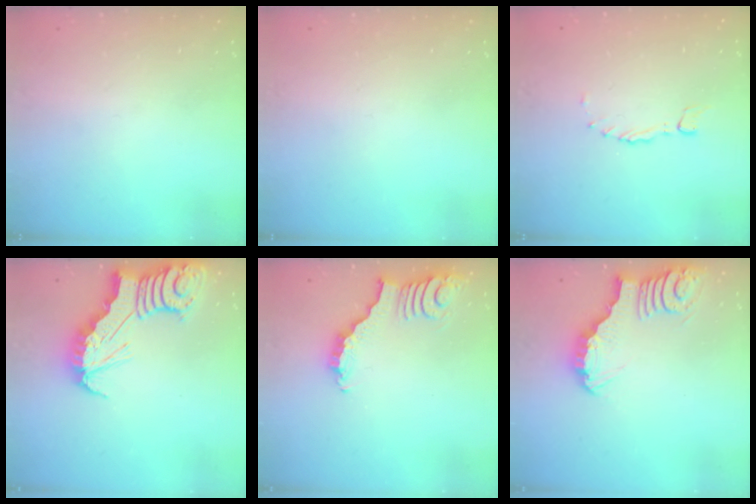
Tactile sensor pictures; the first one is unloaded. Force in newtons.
{"total": 0.0}
{"total": 0.0}
{"total": 7.9, "press": 7.9, "slide": 0.5}
{"total": 2.0, "press": 2.0, "slide": 0.2}
{"total": 3.9, "press": 3.9, "slide": 0.4}